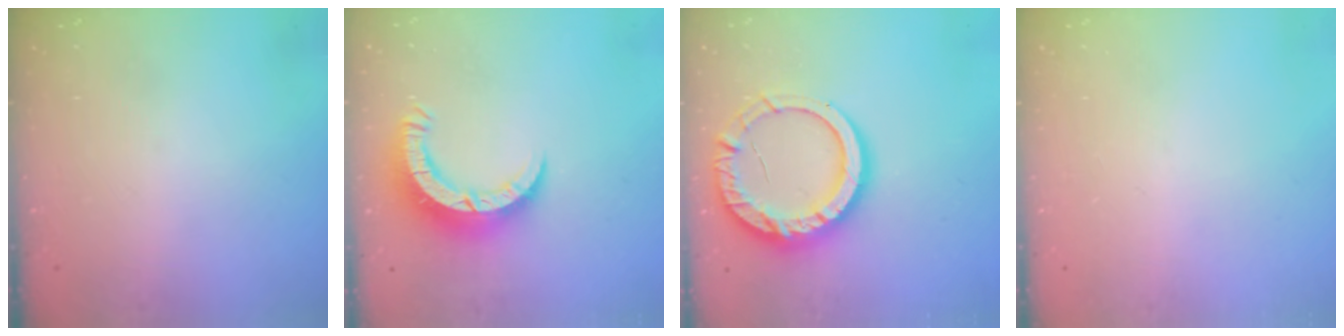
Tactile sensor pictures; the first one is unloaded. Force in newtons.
{"total": 8.6, "press": 8.5, "slide": 0.8}
{"total": 16.2, "press": 16.0, "slide": 2.1}
{"total": 0.0}